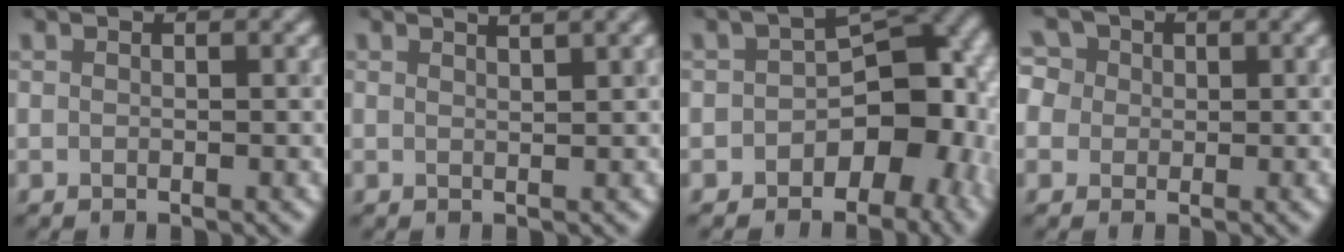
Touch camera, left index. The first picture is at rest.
{"total": 3.0, "force": [2.1, 0.7, 2.1], "torque": [-0.010, 0.018, 0.019]}
{"total": 8.7, "force": [-3.5, 5.6, 5.6], "torque": [-0.039, 0.001, -0.056]}
{"total": 8.2, "force": [3.3, 6.5, 3.8], "torque": [-0.057, 0.038, 0.010]}